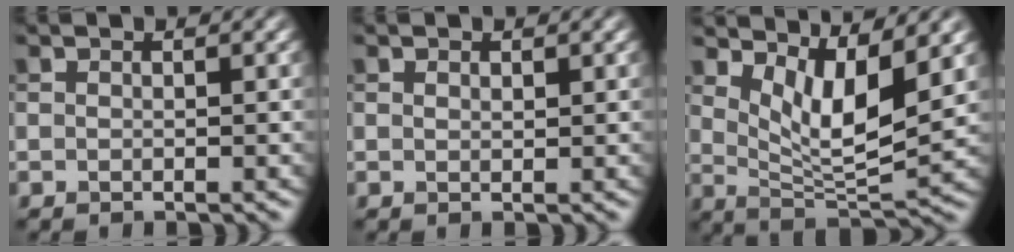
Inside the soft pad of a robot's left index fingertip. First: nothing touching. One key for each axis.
{"total": 0.6, "fx": 0.4, "fy": 0.3, "fz": 0.2, "tx": -0.004, "ty": -0.003, "tz": 0.008}
{"total": 6.0, "fx": 3.0, "fy": 1.8, "fz": 4.9, "tx": -0.090, "ty": -0.018, "tz": 0.056}